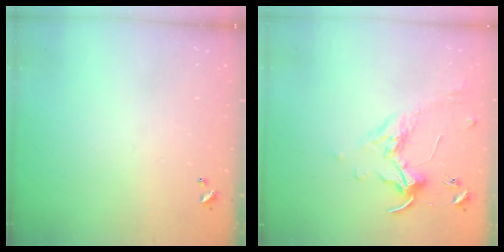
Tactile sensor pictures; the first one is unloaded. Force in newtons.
{"total": 0.8, "press": 0.5, "slide": 0.6}